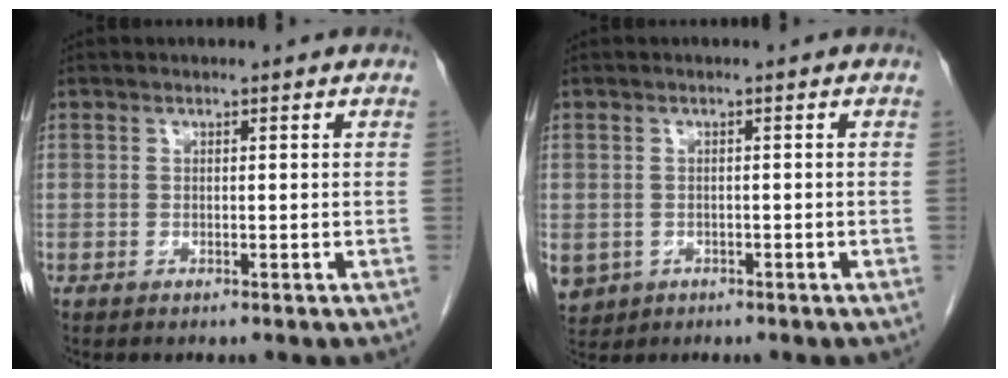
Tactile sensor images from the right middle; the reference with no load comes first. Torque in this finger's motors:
{"motor_torque": [1.21, -0.93, 0.58, 0.07]}